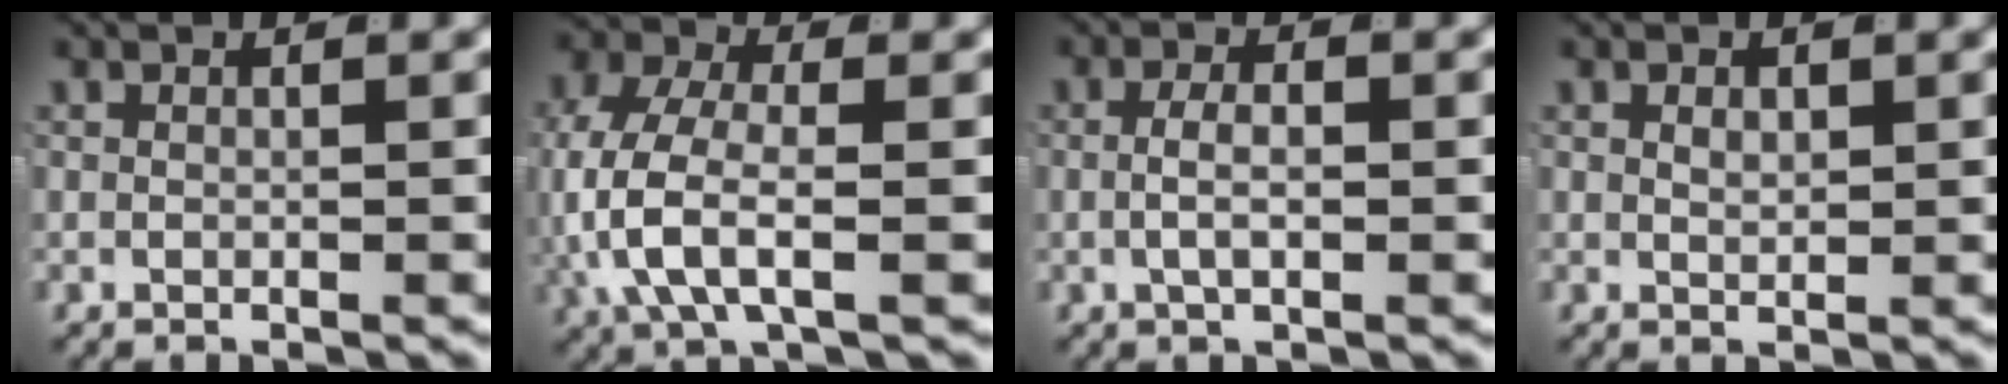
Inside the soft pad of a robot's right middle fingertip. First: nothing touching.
{"total": 6.8, "force": [-0.7, 4.0, 5.4], "torque": [-0.135, -0.024, -0.002]}
{"total": 2.3, "force": [-0.5, 0.7, 2.1], "torque": [-0.036, -0.002, -0.008]}
{"total": 0.9, "force": [0.3, 0.3, 0.7], "torque": [-0.016, -0.012, 0.014]}